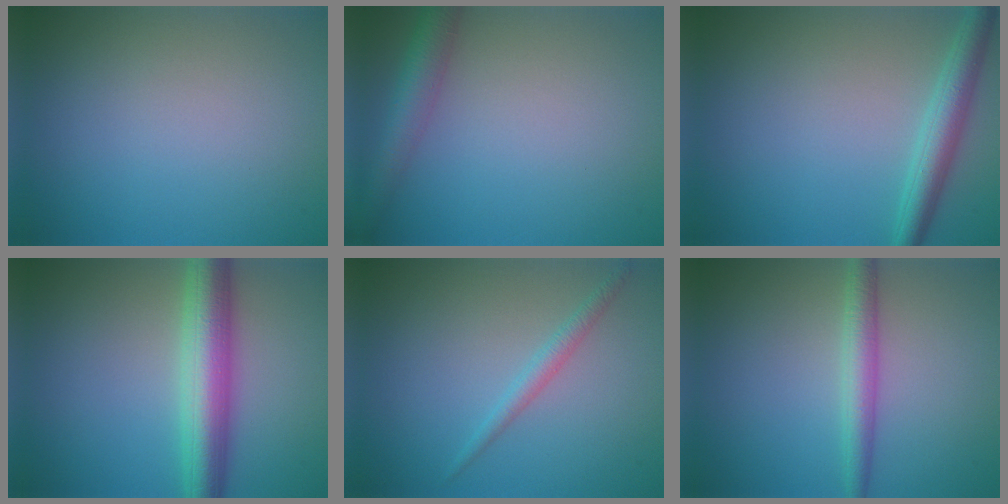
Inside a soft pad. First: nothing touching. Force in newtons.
{"total": 3.7, "press": 3.7, "slide": 0.1}
{"total": 3.4, "press": 3.4, "slide": 0.2}
{"total": 6.5, "press": 6.5, "slide": 0.2}
{"total": 1.5, "press": 1.5, "slide": 0.0}
{"total": 2.9, "press": 2.9, "slide": 0.1}